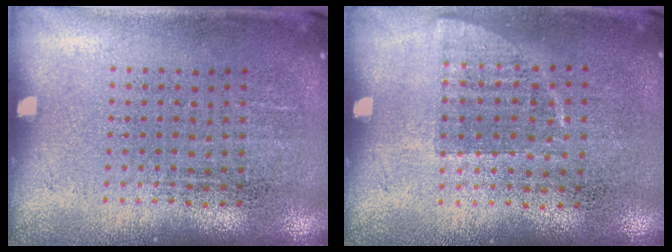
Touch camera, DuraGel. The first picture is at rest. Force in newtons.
{"total": 0.7, "press": 0.7, "slide": 0.3}